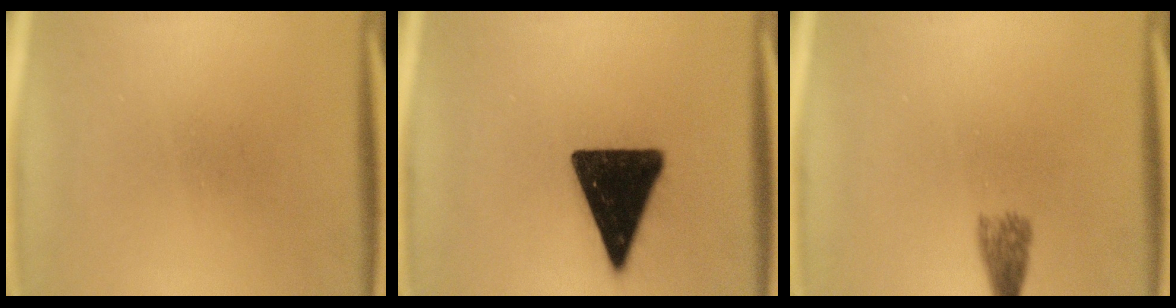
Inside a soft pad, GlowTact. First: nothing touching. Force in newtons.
{"total": 16.9}
{"total": 2.7}